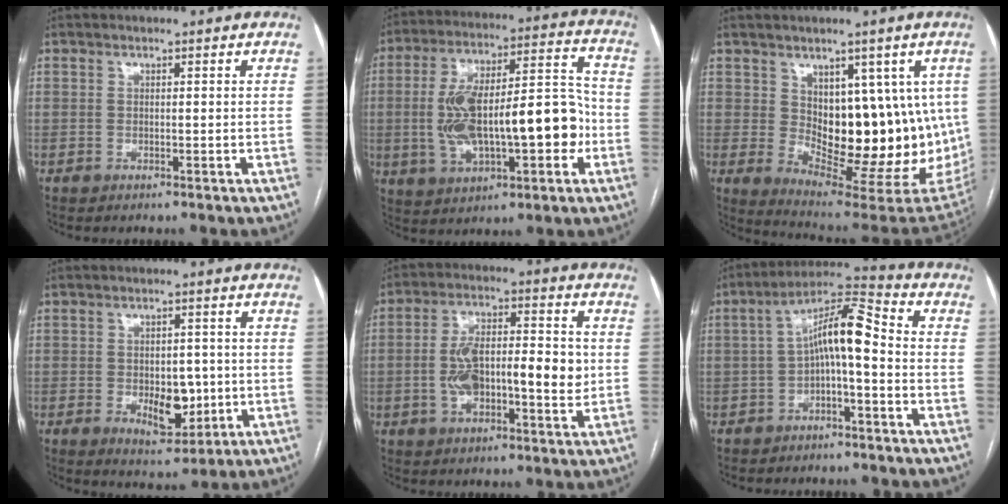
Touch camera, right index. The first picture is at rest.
{"total": 19.8, "force": [-2.9, 6.7, 18.5], "torque": [-0.325, 0.033, -0.035]}
{"total": 16.7, "force": [1.3, 7.9, 14.6], "torque": [-0.180, -0.006, 0.040]}
{"total": 7.1, "force": [-1.3, 3.8, 5.9], "torque": [-0.083, 0.000, -0.007]}
{"total": 13.2, "force": [-1.0, 5.0, 12.2], "torque": [-0.215, 0.022, -0.014]}
{"total": 9.3, "force": [-0.8, 1.9, 9.1], "torque": [-0.157, 0.040, -0.018]}